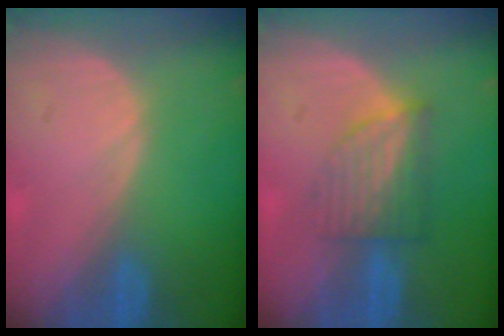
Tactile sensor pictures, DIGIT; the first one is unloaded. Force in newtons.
{"total": 6.2, "press": 5.5, "slide": 2.9}